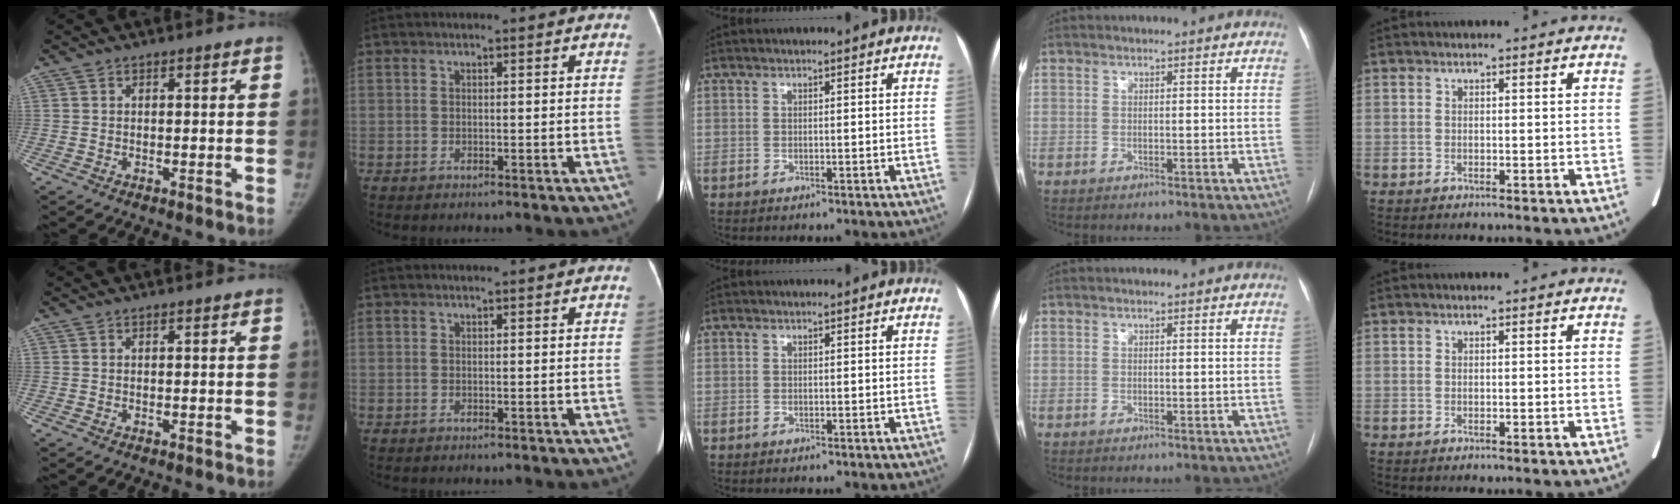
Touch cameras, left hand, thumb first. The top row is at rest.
{}